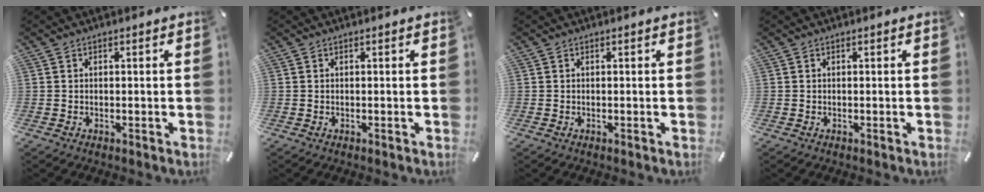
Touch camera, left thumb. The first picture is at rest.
{"total": 0.0}
{"total": 0.0}
{"total": 0.0}